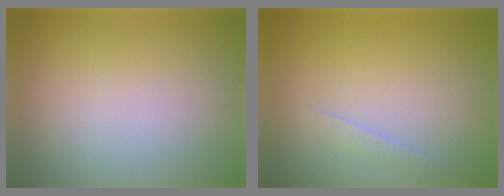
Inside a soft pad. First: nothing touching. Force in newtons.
{"total": 0.8, "press": 0.8, "slide": 0.0}